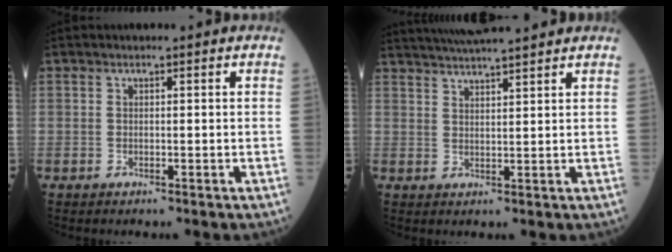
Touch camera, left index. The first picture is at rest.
{"total": 10.3, "force": [9.3, 0.0, 4.4], "torque": [-0.079, 0.029, 0.139]}